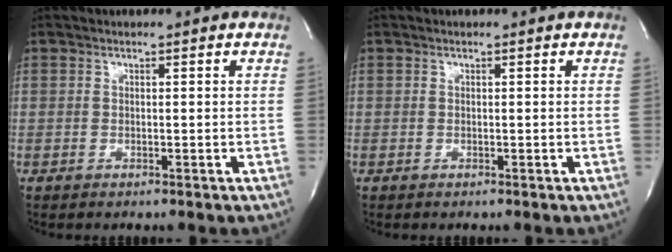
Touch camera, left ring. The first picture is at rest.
{"total": 0.0}